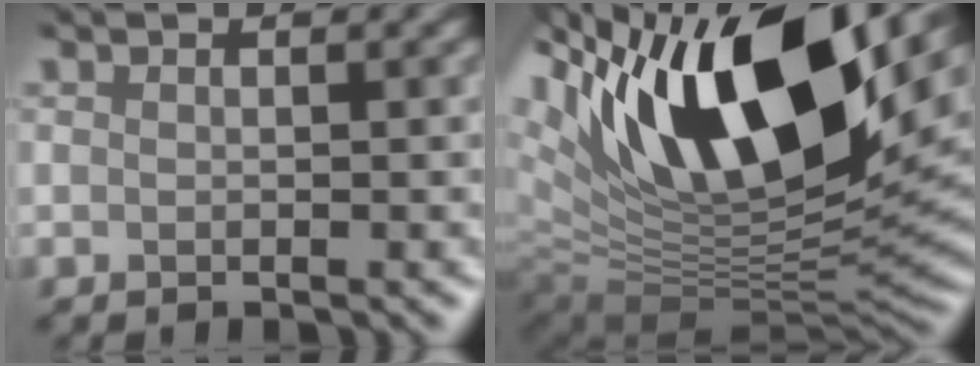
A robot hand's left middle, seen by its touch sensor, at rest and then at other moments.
{"total": 15.5, "force": [6.5, 6.6, 12.4], "torque": [-0.244, 0.006, 0.122]}